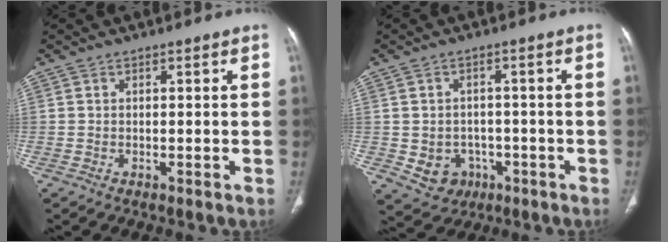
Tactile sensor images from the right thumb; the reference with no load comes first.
{"total": 6.7, "force": [-2.0, 5.9, 2.7], "torque": [-0.025, 0.017, -0.014]}